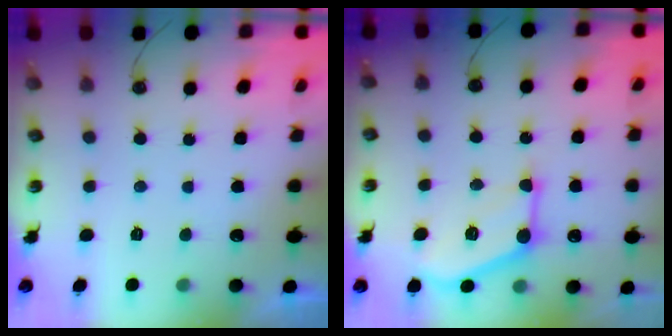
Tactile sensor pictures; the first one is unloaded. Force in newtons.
{"total": 14.8, "press": 14.8, "slide": 1.2}